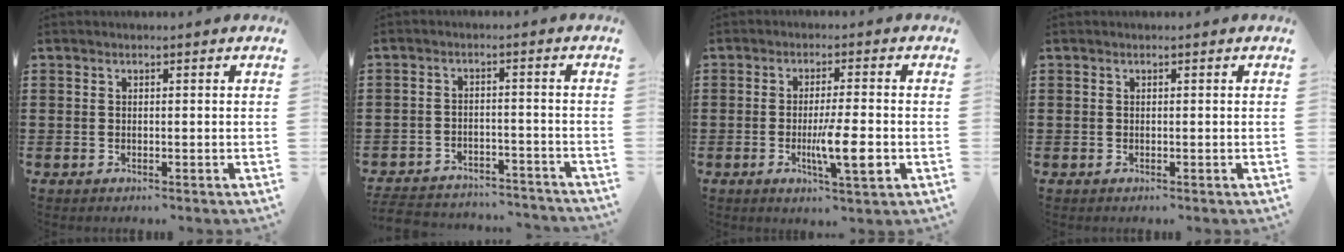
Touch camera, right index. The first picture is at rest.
{"total": 4.2, "force": [-4.1, 0.5, 0.5], "torque": [-0.019, 0.000, -0.087]}
{"total": 7.3, "force": [-1.8, 1.1, 7.0], "torque": [-0.128, -0.013, -0.032]}
{"total": 0.0}